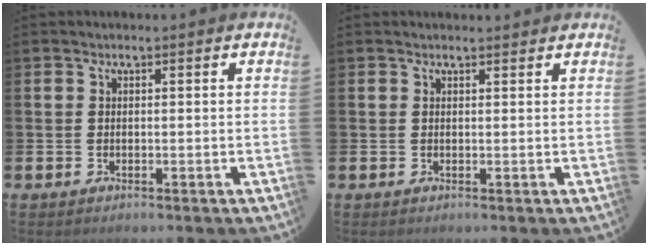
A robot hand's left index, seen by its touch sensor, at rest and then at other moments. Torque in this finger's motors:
{"motor_torque": [0.96, -1.18, 0.07, 0.02]}